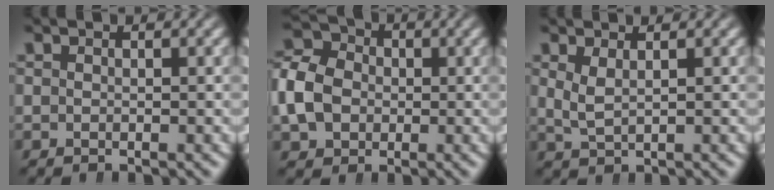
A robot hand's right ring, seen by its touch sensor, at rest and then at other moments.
{"total": 7.4, "force": [0.3, 6.4, 3.7], "torque": [-0.082, -0.002, 0.001]}
{"total": 1.7, "force": [0.5, 1.1, 1.2], "torque": [-0.038, -0.012, 0.021]}